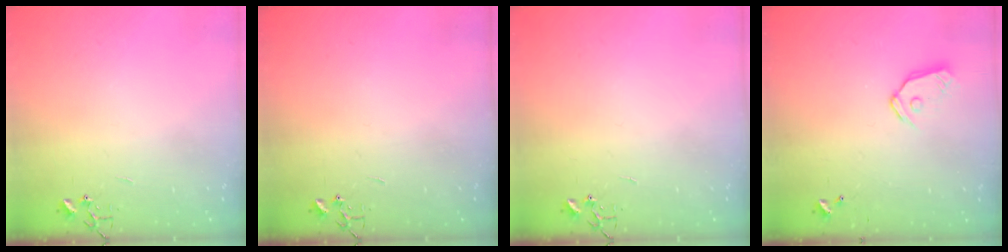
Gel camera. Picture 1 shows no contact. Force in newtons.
{"total": 0.0}
{"total": 0.0}
{"total": 9.2, "press": 9.2, "slide": 1.0}